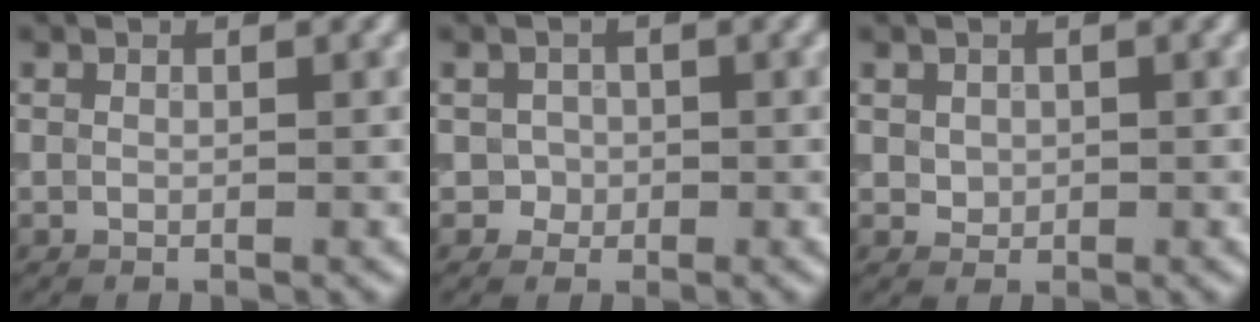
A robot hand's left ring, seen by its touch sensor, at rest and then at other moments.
{"total": 1.7, "force": [-0.1, 1.6, 0.5], "torque": [-0.003, -0.003, 0.003]}
{"total": 1.2, "force": [0.1, 1.0, 0.5], "torque": [-0.011, -0.003, 0.004]}